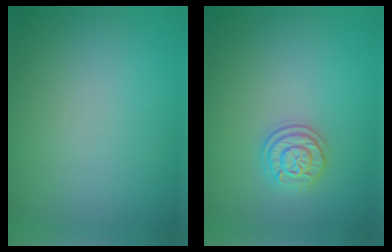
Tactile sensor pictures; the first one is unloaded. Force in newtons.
{"total": 2.1, "press": 2.1, "slide": 0.3}